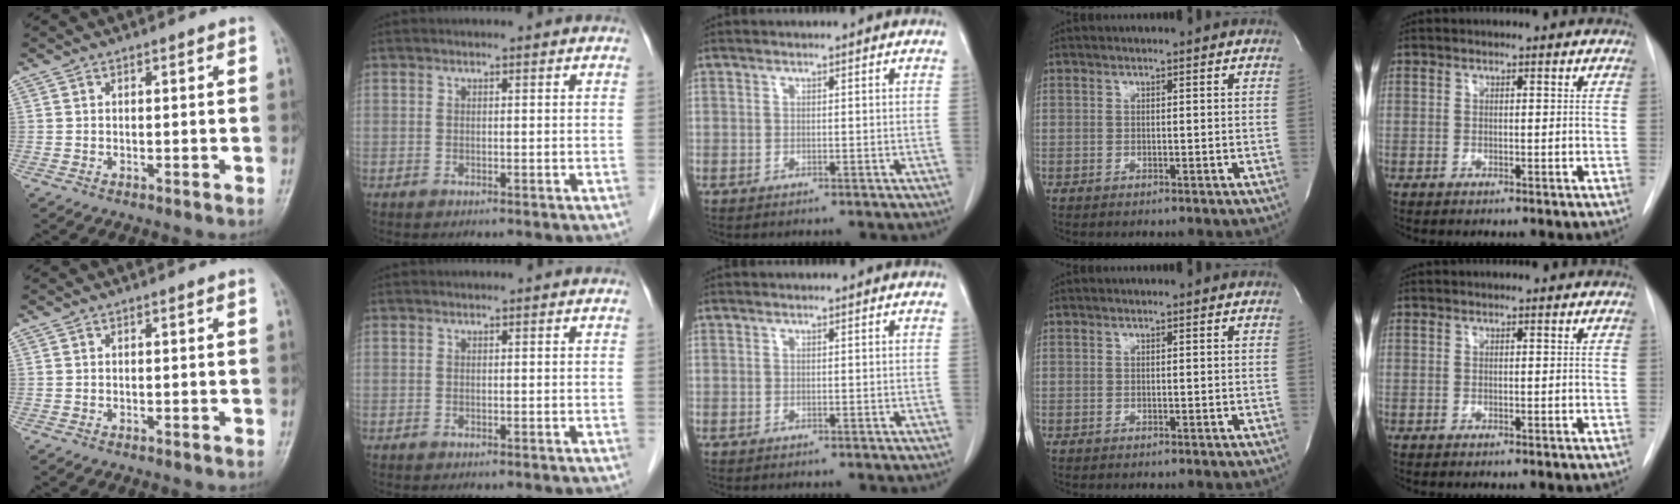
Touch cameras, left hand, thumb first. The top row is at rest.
{}